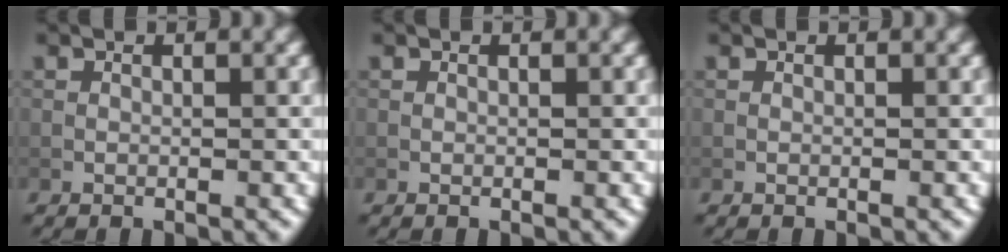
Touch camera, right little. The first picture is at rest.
{"total": 0.0}
{"total": 0.0}